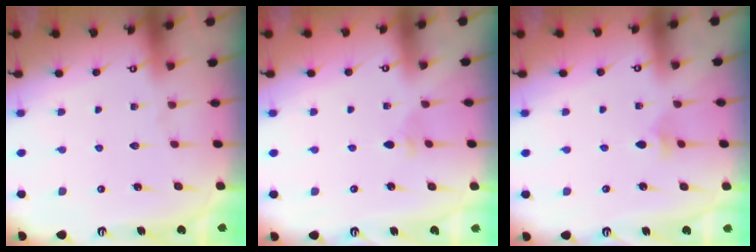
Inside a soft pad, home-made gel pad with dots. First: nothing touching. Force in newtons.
{"total": 2.0, "press": 2.0, "slide": 0.5}
{"total": 3.5, "press": 3.4, "slide": 0.7}